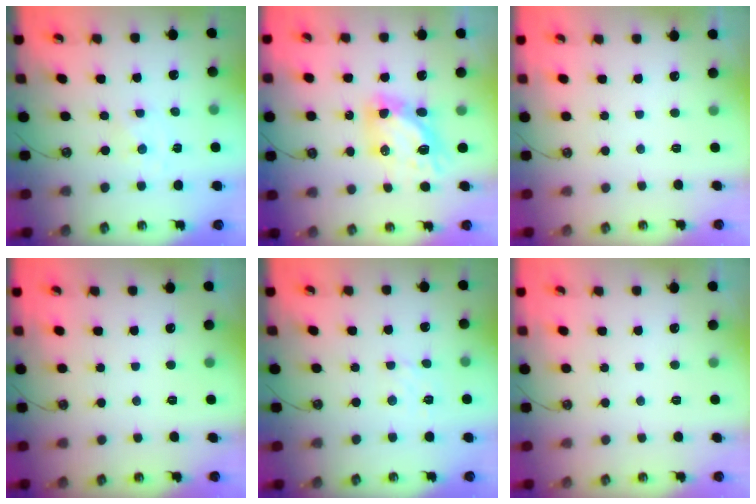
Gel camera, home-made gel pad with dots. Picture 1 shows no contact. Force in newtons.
{"total": 10.4, "press": 10.3, "slide": 1.0}
{"total": 0.0}
{"total": 0.0}
{"total": 1.6, "press": 1.5, "slide": 0.5}
{"total": 0.0}